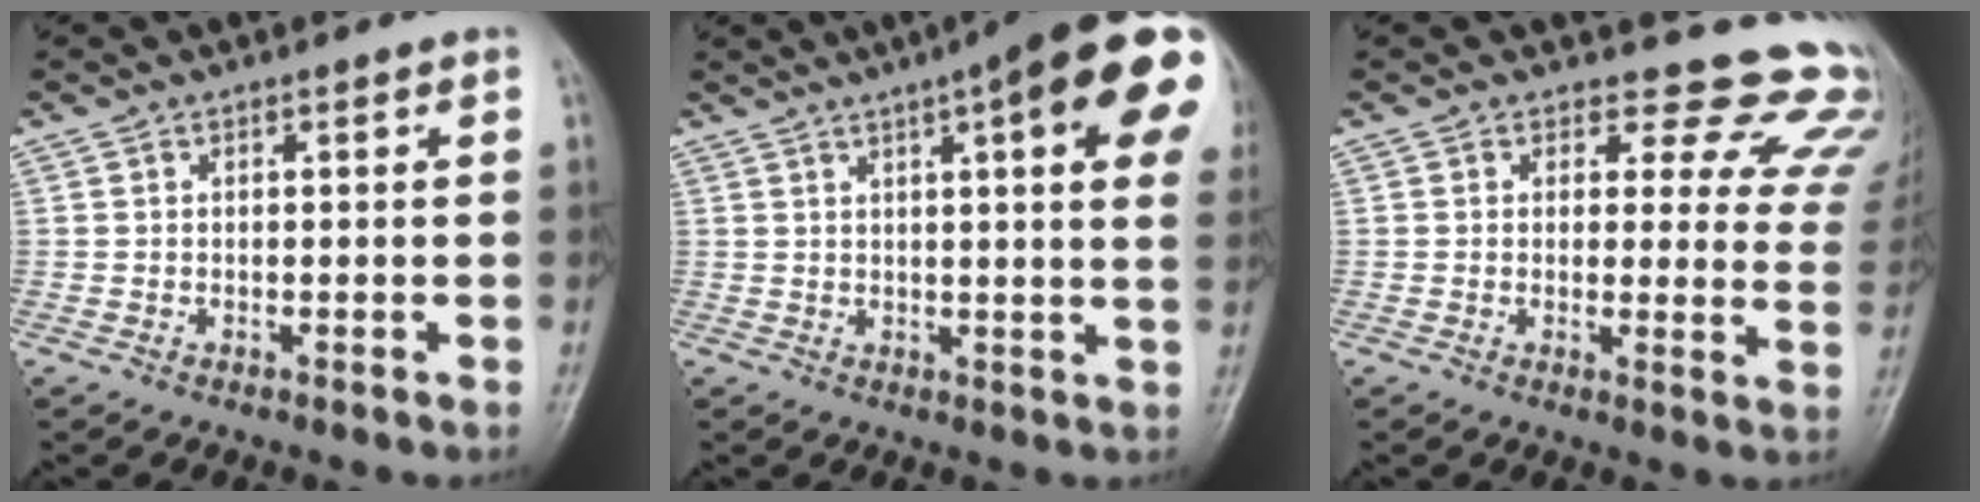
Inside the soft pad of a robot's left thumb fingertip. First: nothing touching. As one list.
[{"total": 21.2, "force": [8.5, 4.8, 18.8], "torque": [-0.222, 0.007, 0.104]}, {"total": 15.0, "force": [13.1, 6.5, 3.0], "torque": [0.019, -0.099, 0.112]}]